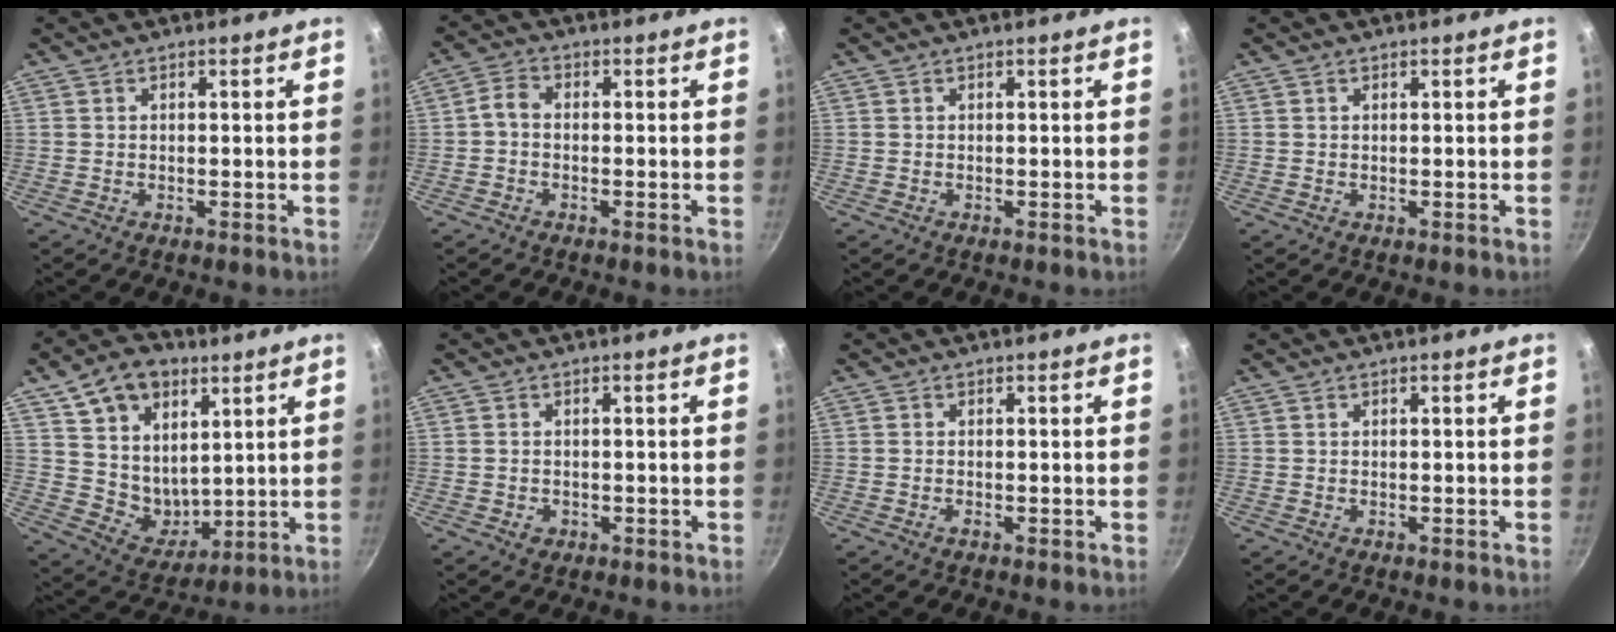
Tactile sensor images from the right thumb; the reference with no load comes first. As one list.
[{"total": 2.6, "force": [-0.8, 1.7, 1.8], "torque": [-0.044, 0.015, -0.026]}, {"total": 0.0}, {"total": 0.0}, {"total": 15.6, "force": [7.2, 11.4, 7.8], "torque": [-0.089, -0.036, 0.140]}, {"total": 1.9, "force": [-0.7, 1.5, 0.8], "torque": [-0.013, 0.004, -0.005]}, {"total": 0.7, "force": [-0.5, 0.2, 0.5], "torque": [-0.013, 0.001, -0.011]}, {"total": 0.0}]